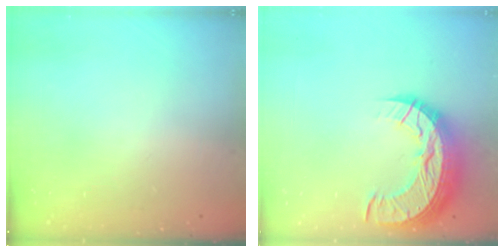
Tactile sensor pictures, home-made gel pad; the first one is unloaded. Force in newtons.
{"total": 15.0, "press": 15.0, "slide": 1.0}